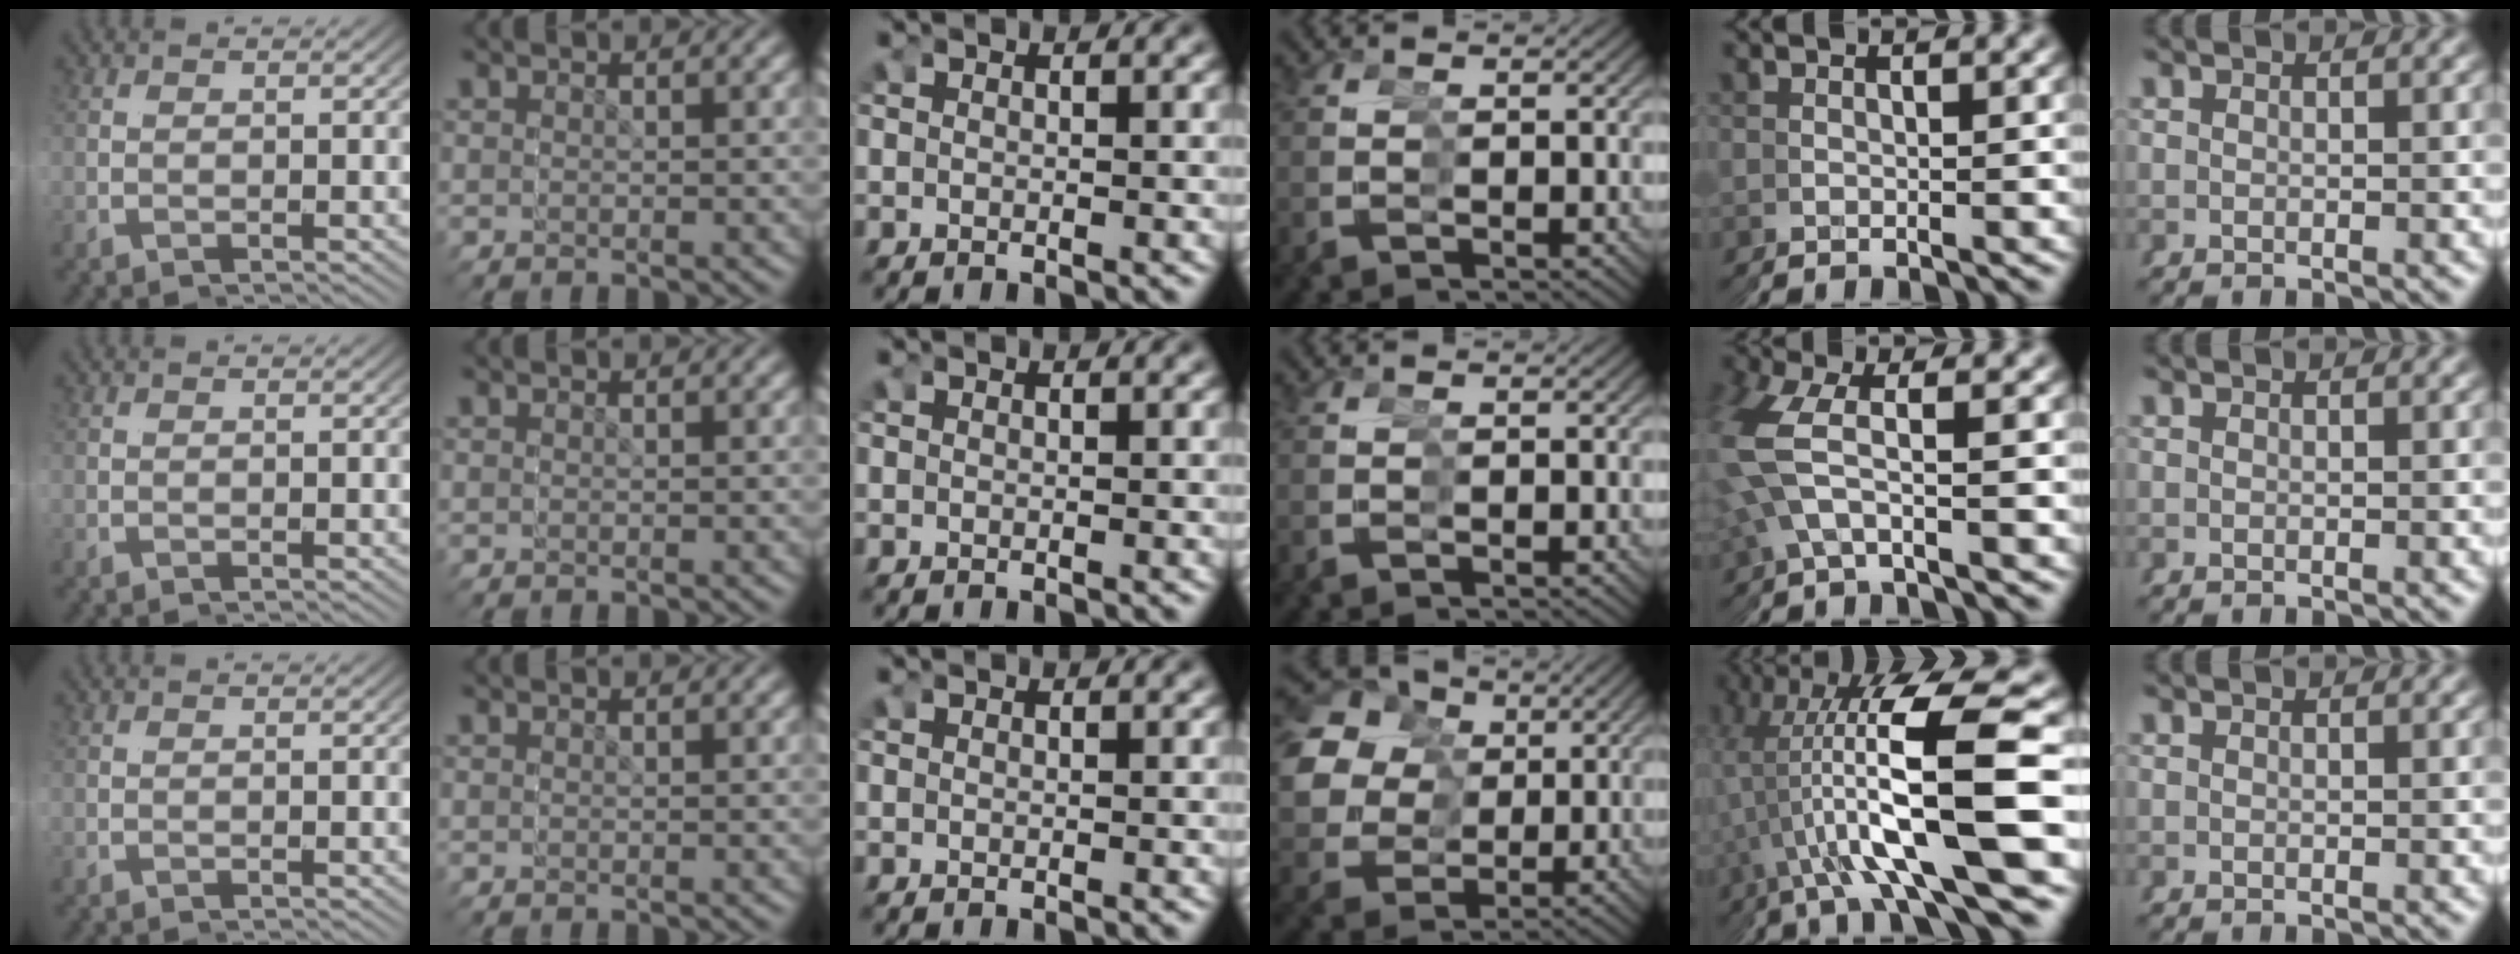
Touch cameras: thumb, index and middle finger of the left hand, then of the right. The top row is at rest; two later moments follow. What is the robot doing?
{"motion": "grasp_and_lifting", "object": "straw"}